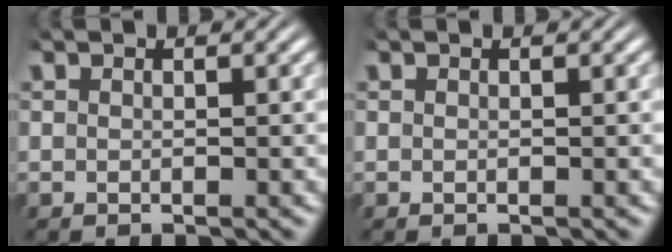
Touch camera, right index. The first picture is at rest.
{"total": 0.0}